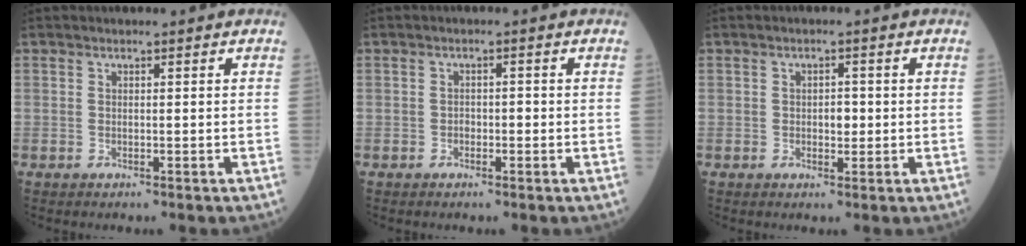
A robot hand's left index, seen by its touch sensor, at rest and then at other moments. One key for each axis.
{"total": 1.3, "fx": -0.7, "fy": 0.8, "fz": 0.7, "tx": -0.006, "ty": 0.000, "tz": -0.014}
{"total": 2.0, "fx": -0.4, "fy": 1.1, "fz": 1.6, "tx": -0.021, "ty": -0.002, "tz": -0.006}